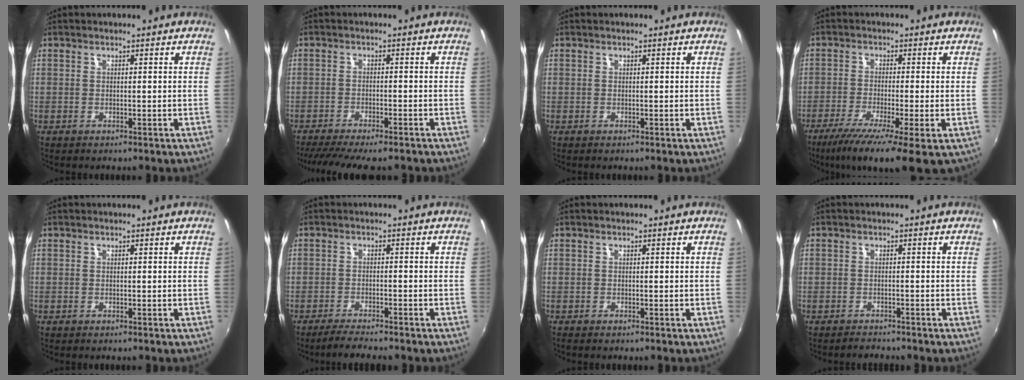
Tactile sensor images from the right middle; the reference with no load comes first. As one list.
[{"total": 11.3, "force": [-9.6, 1.7, 5.6], "torque": [-0.121, -0.033, -0.149]}, {"total": 0.0}, {"total": 10.7, "force": [-5.9, 1.4, 8.8], "torque": [-0.179, -0.041, -0.101]}, {"total": 0.0}, {"total": 3.9, "force": [-3.5, 0.4, 1.6], "torque": [-0.050, -0.009, -0.066]}, {"total": 0.0}, {"total": 1.8, "force": [-1.7, 0.7, -0.2], "torque": [-0.003, 0.003, -0.029]}]